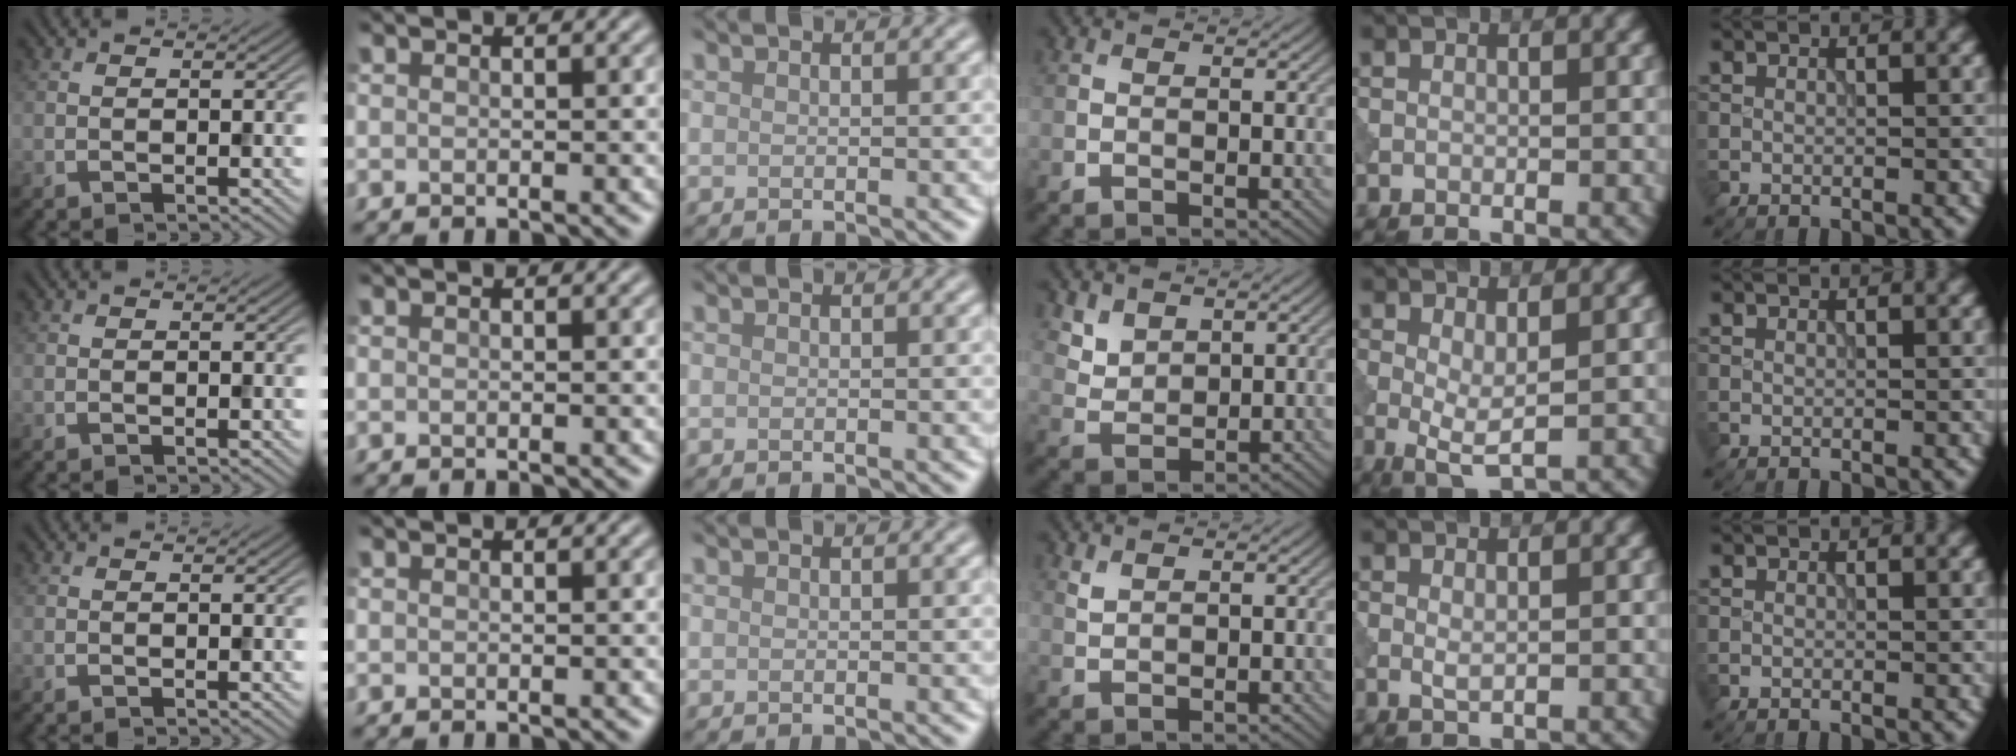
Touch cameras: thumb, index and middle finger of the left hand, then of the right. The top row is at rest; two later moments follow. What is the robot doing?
{"motion": "dispense", "object": "pipette"}